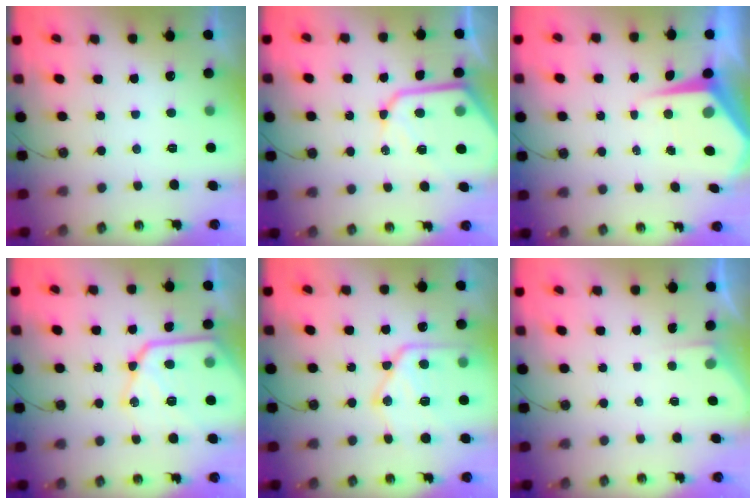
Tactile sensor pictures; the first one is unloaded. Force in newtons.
{"total": 14.0, "press": 14.0, "slide": 1.2}
{"total": 7.3, "press": 7.3, "slide": 0.6}
{"total": 19.7, "press": 19.6, "slide": 2.1}
{"total": 17.6, "press": 17.6, "slide": 1.7}
{"total": 3.0, "press": 2.9, "slide": 0.5}